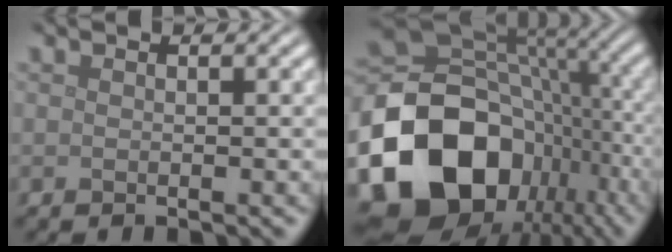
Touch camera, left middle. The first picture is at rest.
{"total": 18.2, "force": [-6.7, 14.0, 9.5], "torque": [-0.209, -0.029, -0.110]}